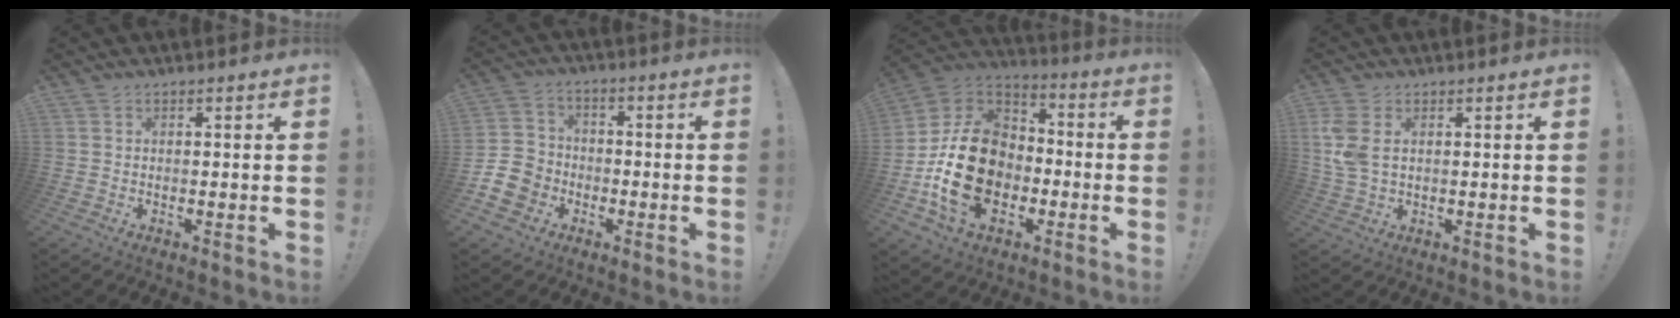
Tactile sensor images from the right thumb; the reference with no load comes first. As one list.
[{"total": 9.8, "force": [-4.4, 8.1, 3.2], "torque": [-0.065, 0.037, -0.079]}, {"total": 22.6, "force": [-4.7, 16.7, 14.5], "torque": [-0.262, 0.036, -0.062]}, {"total": 6.4, "force": [1.8, 3.7, 4.9], "torque": [-0.111, -0.002, 0.035]}]